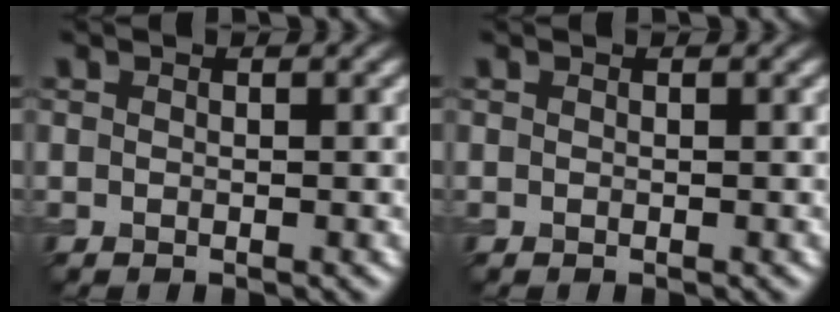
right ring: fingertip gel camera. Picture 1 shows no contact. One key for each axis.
{"total": 0.0}